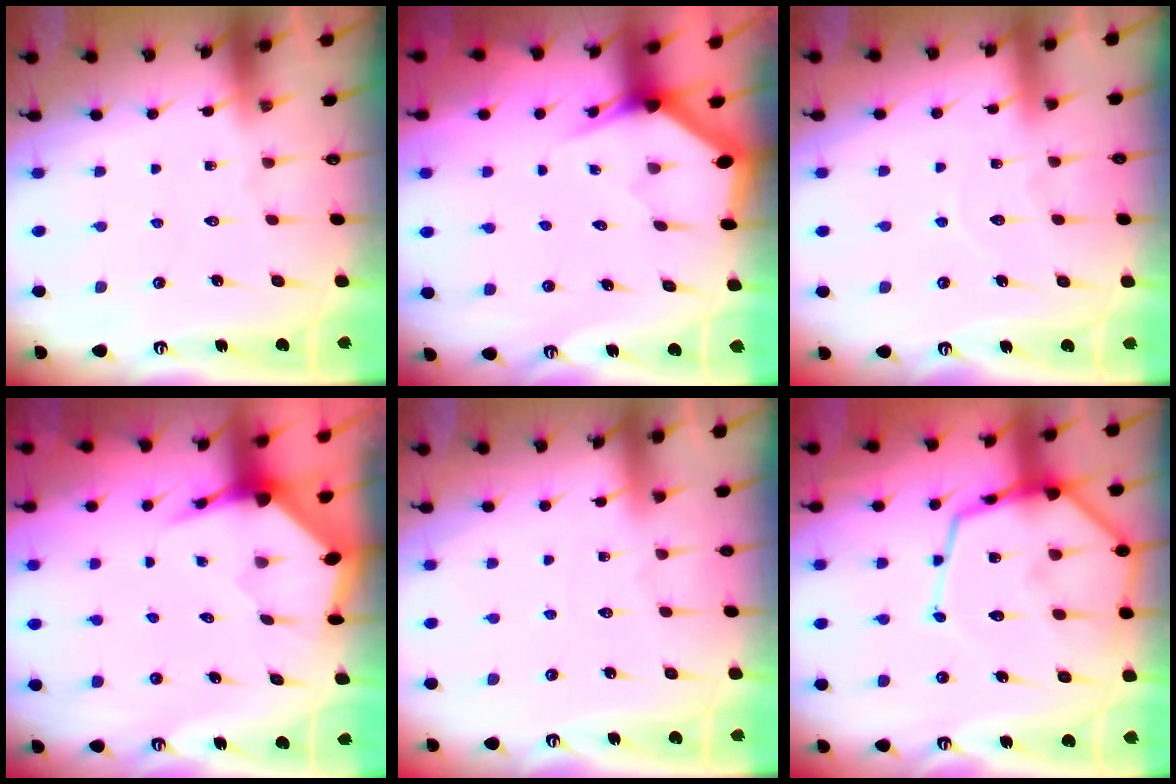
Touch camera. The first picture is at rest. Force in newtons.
{"total": 2.9, "press": 2.9, "slide": 0.0}
{"total": 5.2, "press": 5.2, "slide": 0.3}
{"total": 3.6, "press": 3.6, "slide": 0.5}
{"total": 1.8, "press": 1.7, "slide": 0.2}
{"total": 18.5, "press": 18.5, "slide": 1.7}